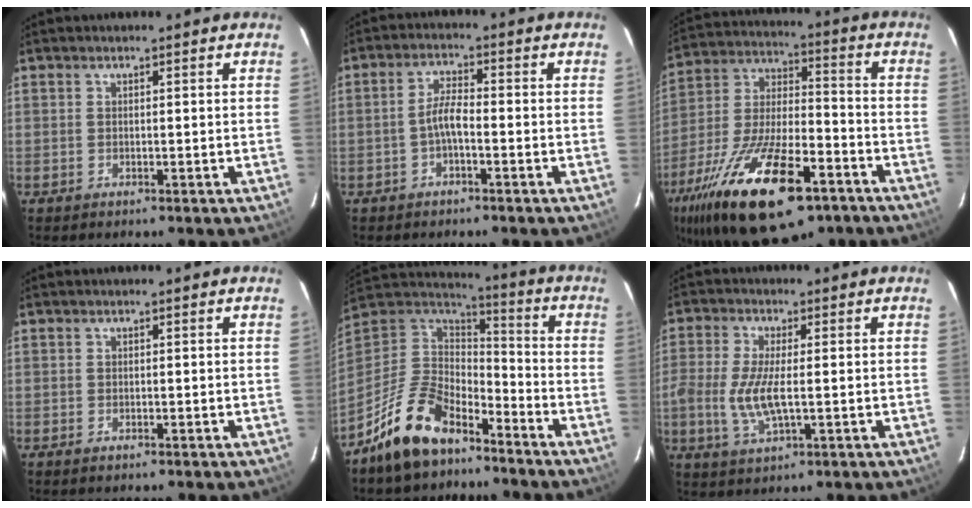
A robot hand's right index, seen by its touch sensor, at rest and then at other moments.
{"total": 3.4, "force": [-1.5, 0.8, 2.9], "torque": [-0.063, 0.011, -0.032]}
{"total": 27.5, "force": [-15.9, 10.4, 19.9], "torque": [-0.386, -0.035, -0.261]}
{"total": 0.6, "force": [-0.4, 0.3, 0.3], "torque": [-0.006, -0.002, -0.009]}
{"total": 16.7, "force": [-11.5, 8.0, 9.1], "torque": [-0.205, 0.008, -0.205]}
{"total": 8.1, "force": [-1.1, 2.8, 7.6], "torque": [-0.162, -0.007, -0.023]}